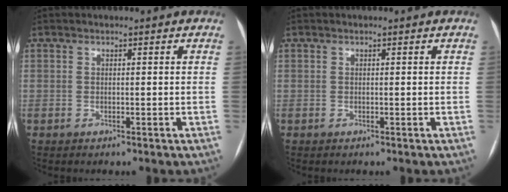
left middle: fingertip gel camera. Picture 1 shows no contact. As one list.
[{"total": 0.0}]